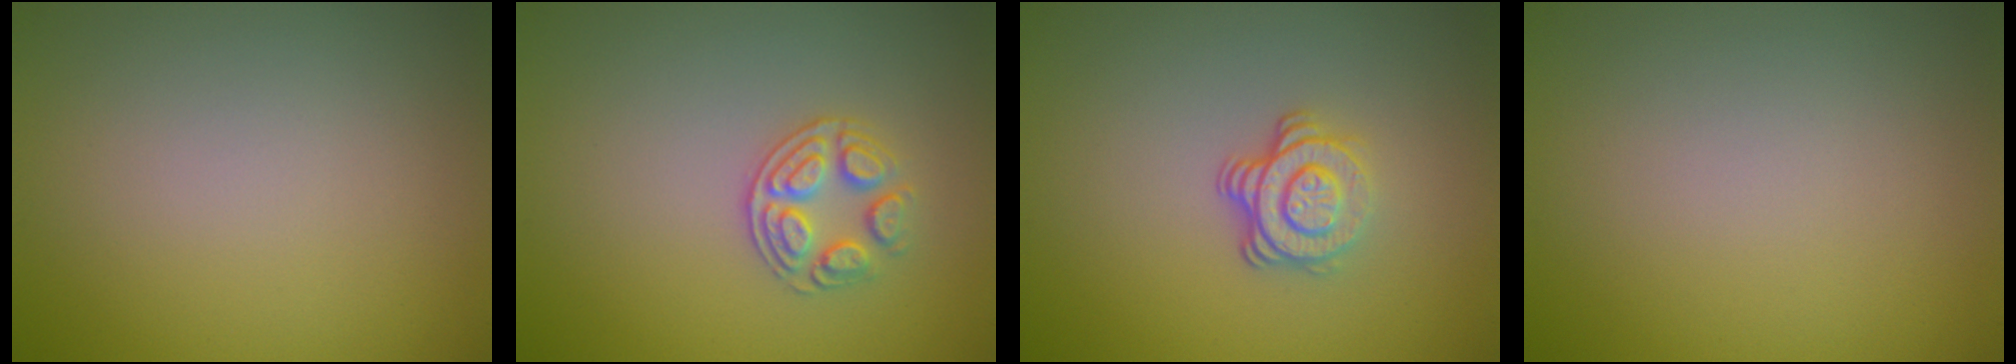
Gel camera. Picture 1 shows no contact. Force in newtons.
{"total": 2.7, "press": 2.4, "slide": 1.1}
{"total": 3.6, "press": 2.6, "slide": 2.5}
{"total": 0.0}